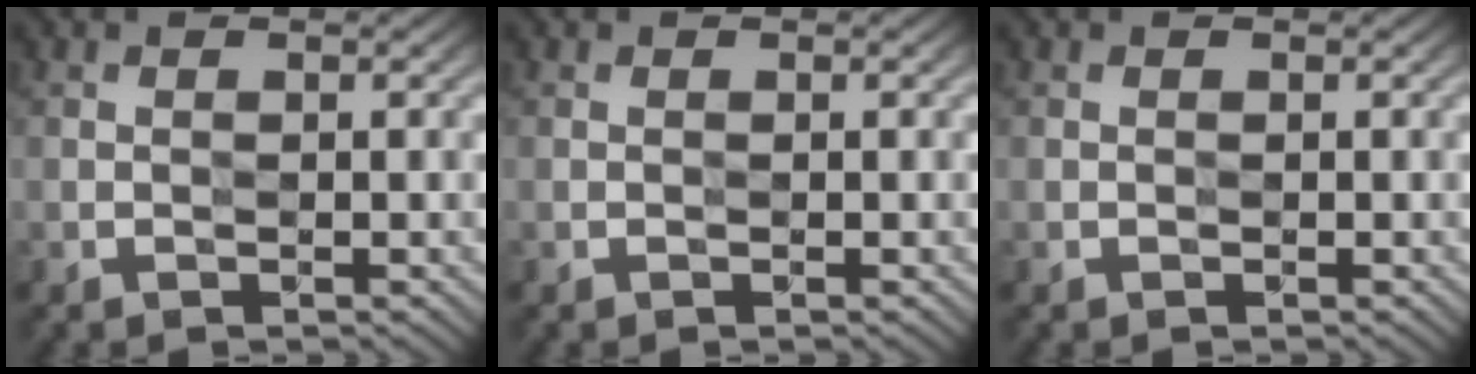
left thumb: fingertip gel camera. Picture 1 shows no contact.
{"total": 0.0}
{"total": 0.0}